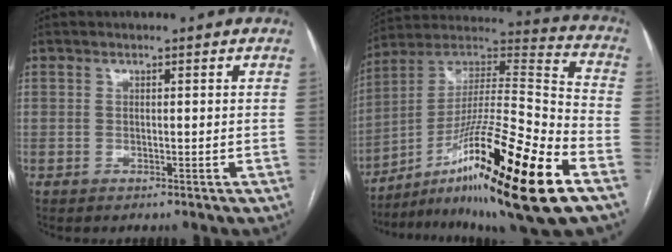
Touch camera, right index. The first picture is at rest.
{"total": 26.1, "force": [-13.4, 0.9, 22.4], "torque": [-0.355, -0.015, -0.225]}